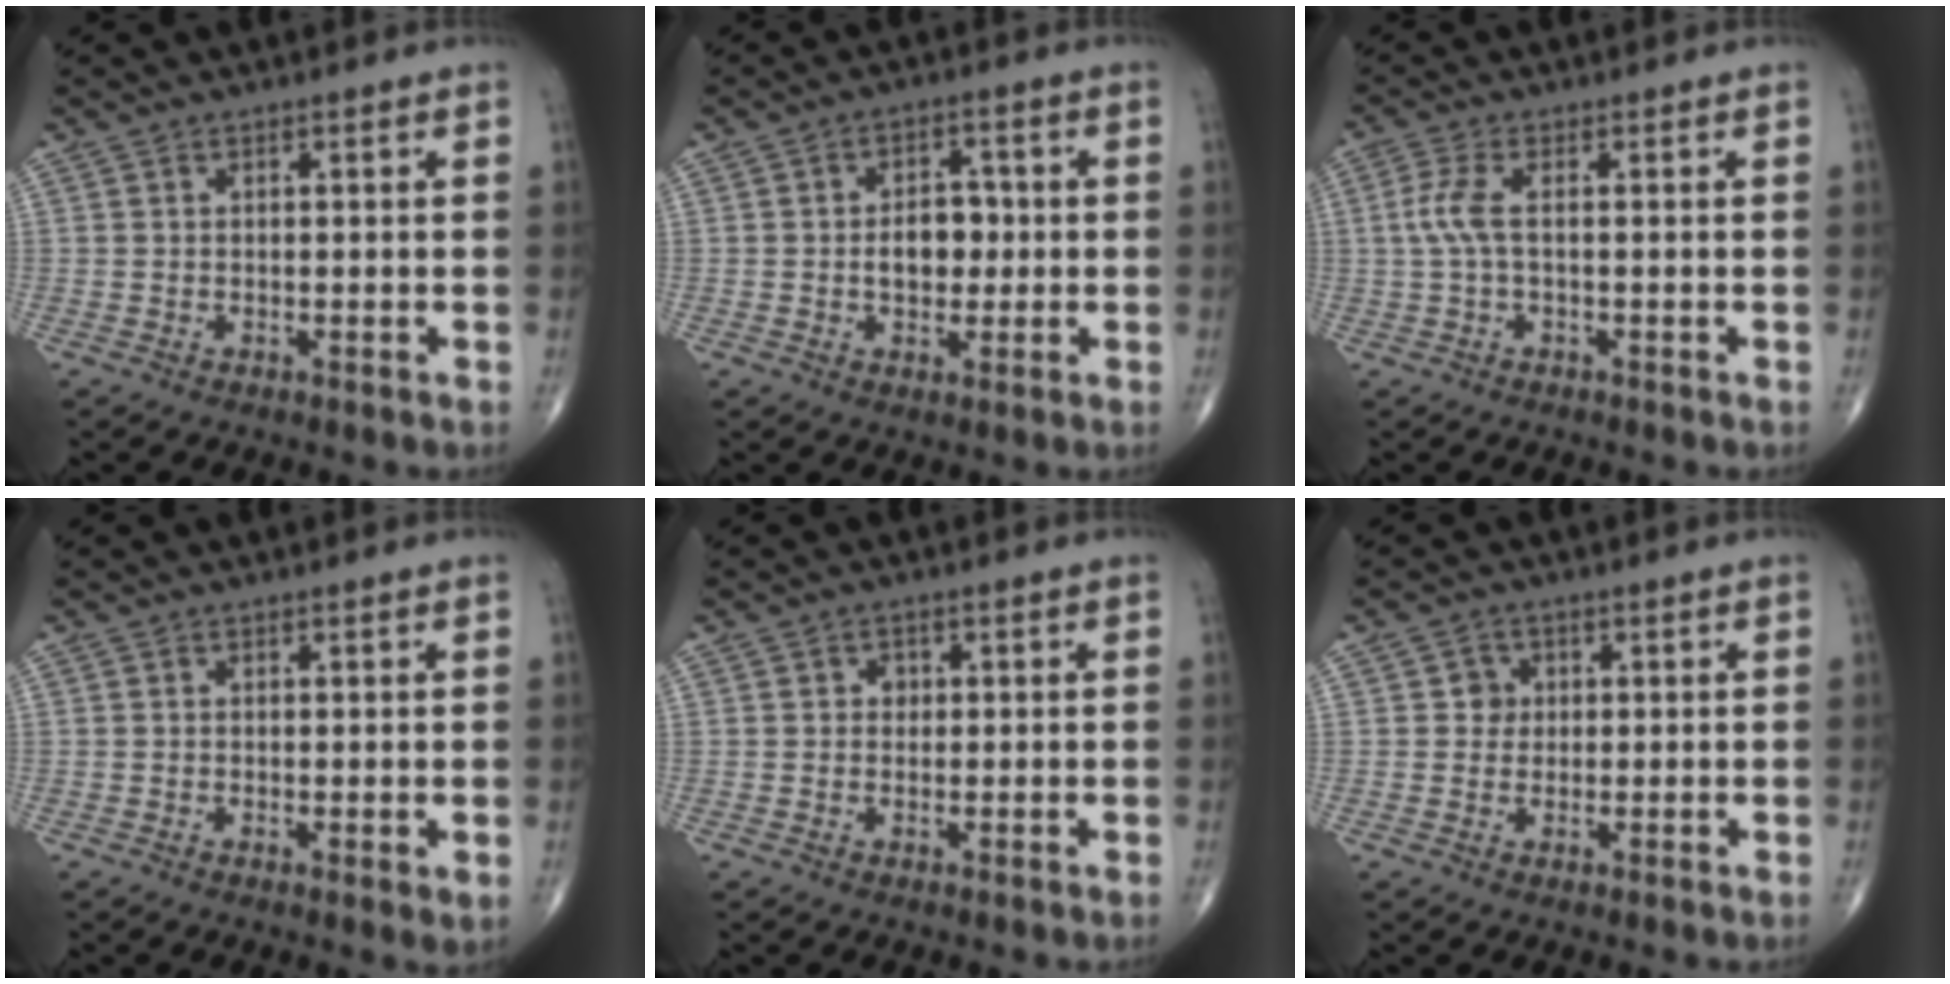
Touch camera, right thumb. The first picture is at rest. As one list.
[{"total": 6.1, "force": [-0.3, 4.2, 4.4], "torque": [-0.046, 0.012, -0.008]}, {"total": 3.9, "force": [0.0, 1.2, 3.7], "torque": [-0.104, 0.006, -0.004]}, {"total": 1.8, "force": [-0.1, 0.5, 1.8], "torque": [-0.033, -0.009, -0.005]}, {"total": 1.5, "force": [0.2, 1.3, 0.6], "torque": [0.000, 0.003, -0.001]}, {"total": 2.6, "force": [0.4, 2.5, 0.8], "torque": [0.006, 0.004, 0.001]}]